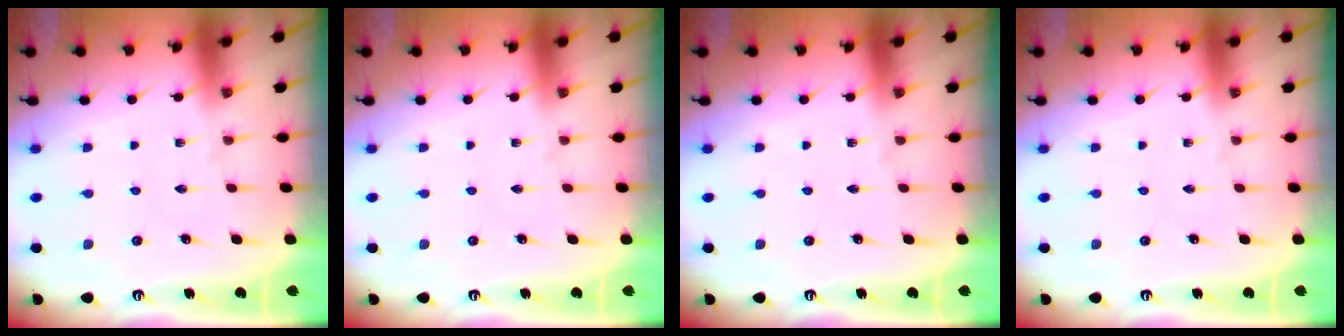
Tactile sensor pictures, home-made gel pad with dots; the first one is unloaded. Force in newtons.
{"total": 0.0}
{"total": 0.0}
{"total": 0.0}